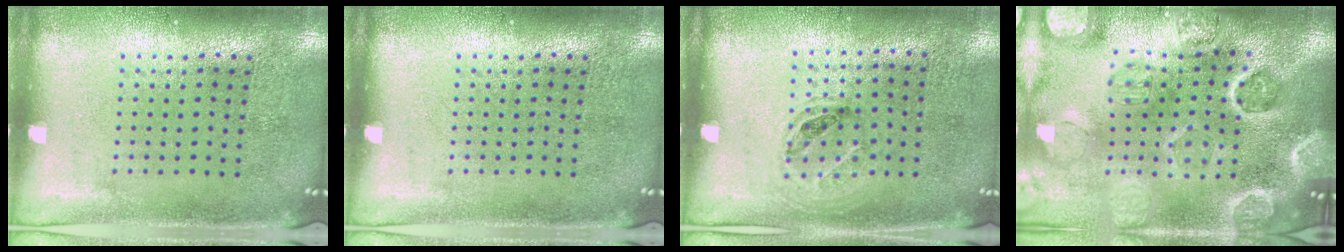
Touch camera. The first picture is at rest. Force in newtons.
{"total": 0.0}
{"total": 1.1, "press": 0.8, "slide": 0.7}
{"total": 4.1, "press": 3.9, "slide": 1.4}